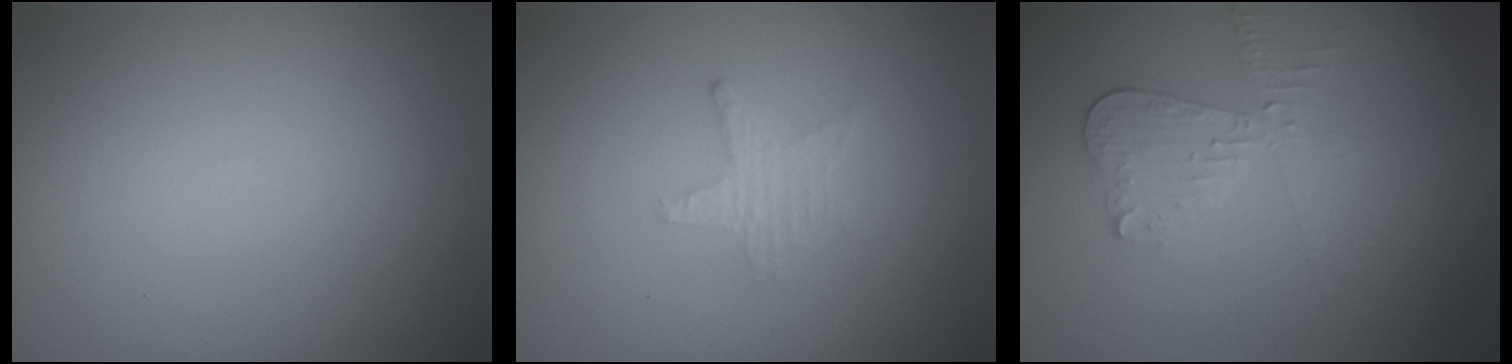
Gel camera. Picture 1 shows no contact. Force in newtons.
{"total": 1.7, "press": 1.6, "slide": 0.4}
{"total": 2.8, "press": 2.5, "slide": 1.3}